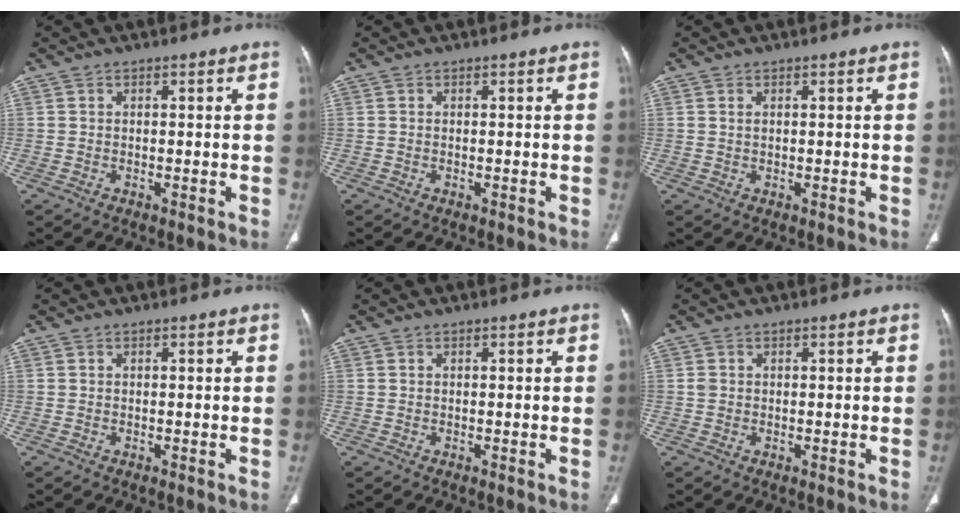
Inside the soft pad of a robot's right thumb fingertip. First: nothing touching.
{"total": 0.0}
{"total": 0.7, "force": [0.3, 0.4, 0.5], "torque": [-0.014, 0.003, 0.008]}
{"total": 0.0}
{"total": 0.0}
{"total": 0.8, "force": [0.0, 0.7, 0.4], "torque": [-0.004, 0.001, 0.001]}